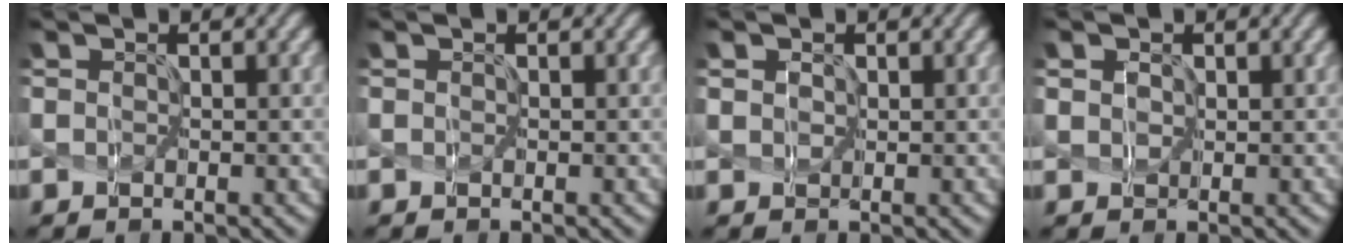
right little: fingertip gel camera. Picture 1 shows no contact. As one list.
[{"total": 0.0}, {"total": 2.2, "force": [1.1, 1.7, 1.0], "torque": [0.006, 0.022, -0.011]}, {"total": 3.0, "force": [1.4, 2.2, 1.3], "torque": [-0.002, 0.027, -0.007]}]